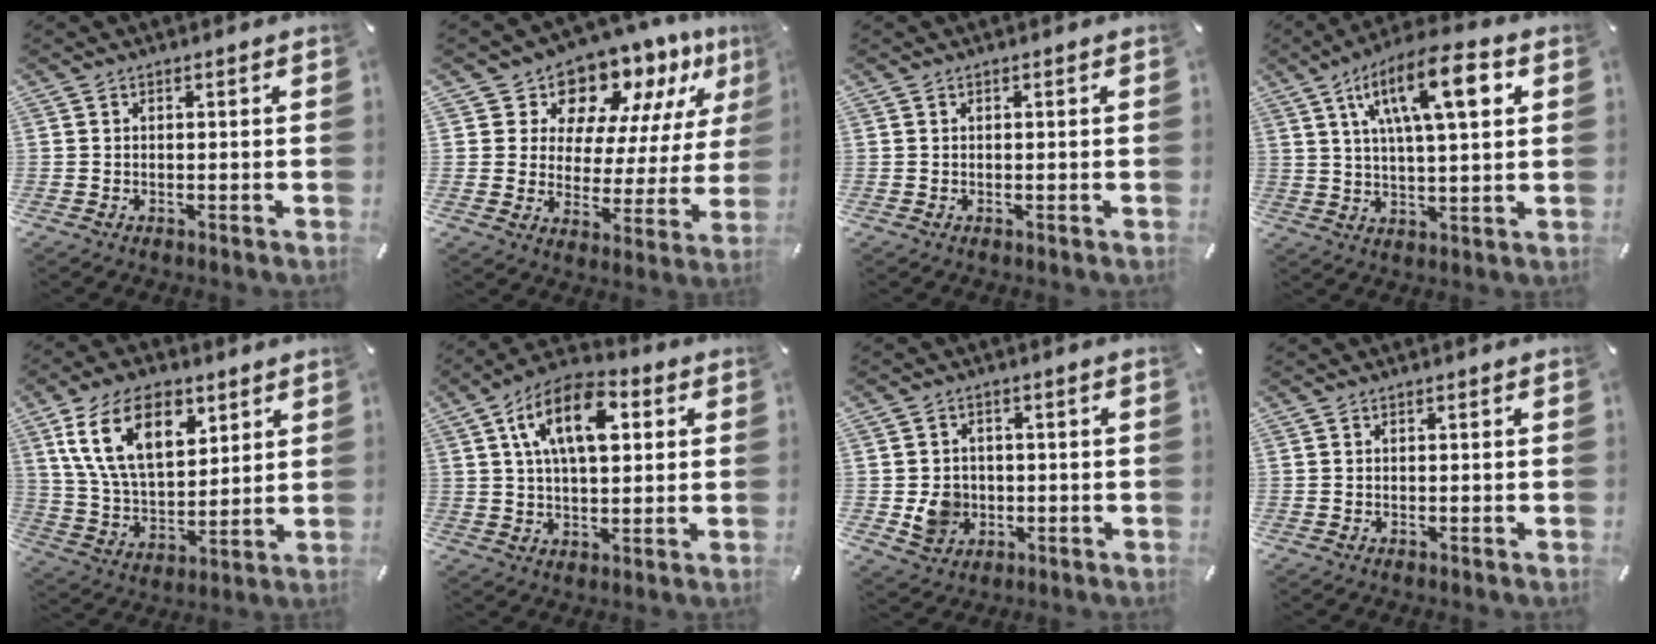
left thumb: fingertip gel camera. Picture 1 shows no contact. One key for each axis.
{"total": 11.5, "fx": 10.2, "fy": 5.2, "fz": 1.1, "tx": -0.023, "ty": -0.111, "tz": 0.176}
{"total": 0.0}
{"total": 16.1, "fx": 6.8, "fy": 5.5, "fz": 13.6, "tx": -0.224, "ty": -0.004, "tz": 0.105}
{"total": 16.2, "fx": 8.0, "fy": 9.5, "fz": 10.4, "tx": -0.213, "ty": -0.013, "tz": 0.144}
{"total": 14.2, "fx": 4.5, "fy": 7.8, "fz": 10.9, "tx": -0.188, "ty": -0.001, "tz": 0.074}
{"total": 7.0, "fx": -0.9, "fy": 6.5, "fz": 2.4, "tx": -0.029, "ty": 0.003, "tz": -0.015}
{"total": 0.0}